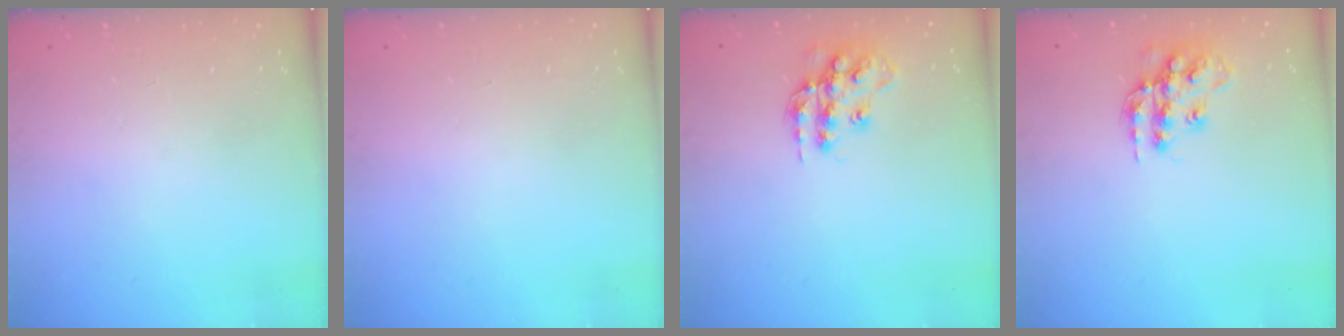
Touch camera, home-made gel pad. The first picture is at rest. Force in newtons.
{"total": 0.0}
{"total": 14.2, "press": 14.2, "slide": 0.9}
{"total": 14.2, "press": 14.2, "slide": 0.9}